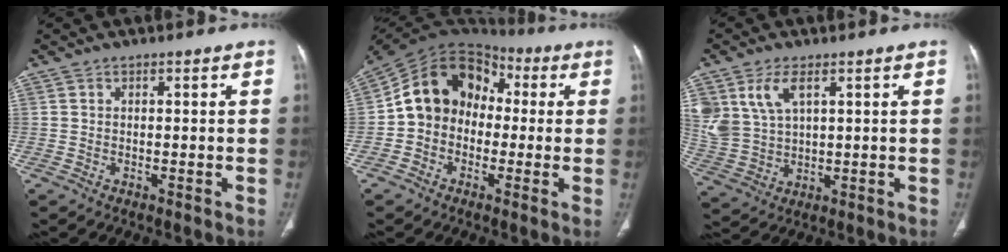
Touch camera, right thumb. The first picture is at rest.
{"total": 14.1, "force": [-0.1, 11.5, 8.1], "torque": [-0.107, 0.047, -0.017]}
{"total": 9.7, "force": [4.3, 5.7, 6.5], "torque": [-0.142, -0.009, 0.098]}